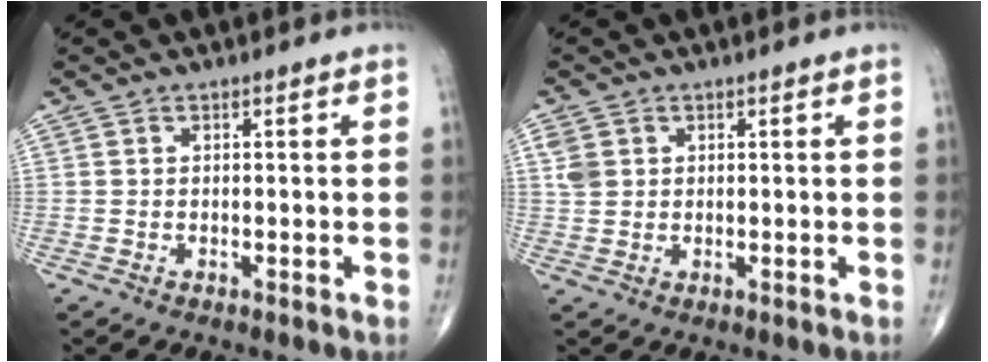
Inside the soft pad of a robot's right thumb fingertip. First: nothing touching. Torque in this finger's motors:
{"motor_torque": [0.13, 1.19, 0.49, 0.37, 0.02]}